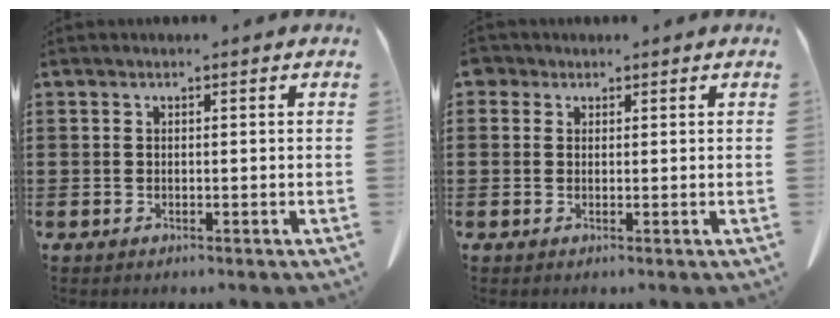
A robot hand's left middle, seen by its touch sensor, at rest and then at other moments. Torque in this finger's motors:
{"motor_torque": [-0.01, 0.00, 0.00, 0.00]}